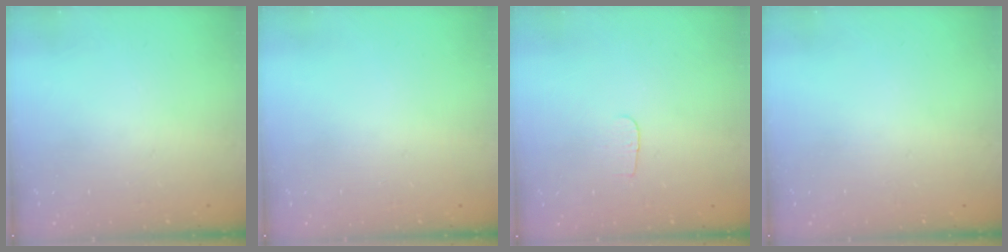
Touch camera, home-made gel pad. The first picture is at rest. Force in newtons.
{"total": 0.0}
{"total": 2.9, "press": 2.8, "slide": 0.3}
{"total": 0.0}